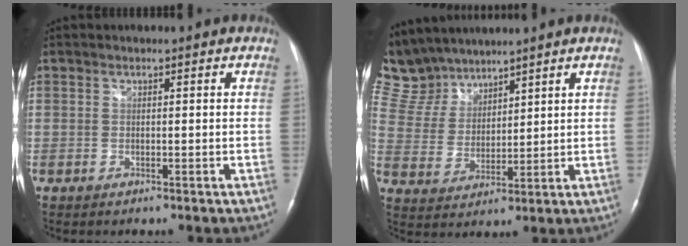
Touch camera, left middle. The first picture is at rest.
{"total": 11.0, "force": [10.2, 4.1, 1.4], "torque": [-0.047, 0.017, 0.219]}